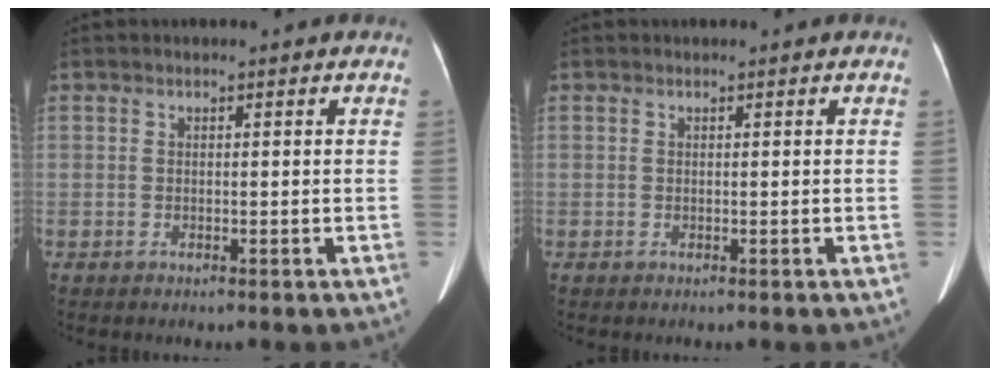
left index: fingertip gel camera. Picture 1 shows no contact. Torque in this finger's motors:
{"motor_torque": [0.00, 0.00, 0.00, 0.00]}